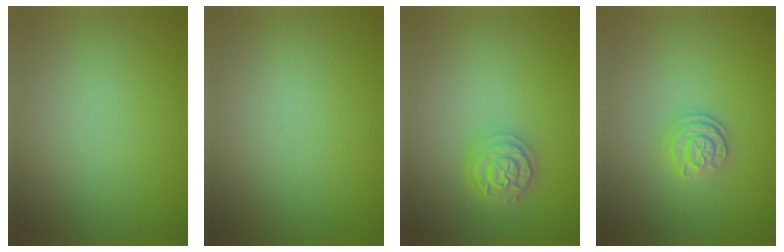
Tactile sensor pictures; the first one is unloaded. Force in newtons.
{"total": 0.0}
{"total": 2.4, "press": 2.4, "slide": 0.4}
{"total": 2.4, "press": 1.8, "slide": 1.6}